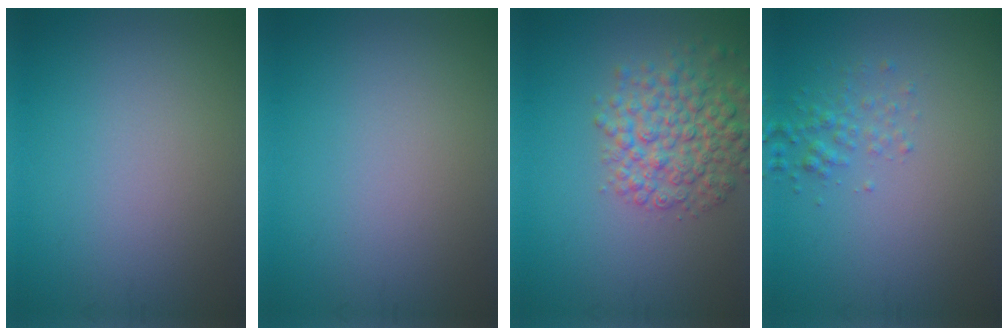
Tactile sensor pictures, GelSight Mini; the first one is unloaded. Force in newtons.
{"total": 0.0}
{"total": 5.7, "press": 5.7, "slide": 0.2}
{"total": 1.6, "press": 1.6, "slide": 0.1}